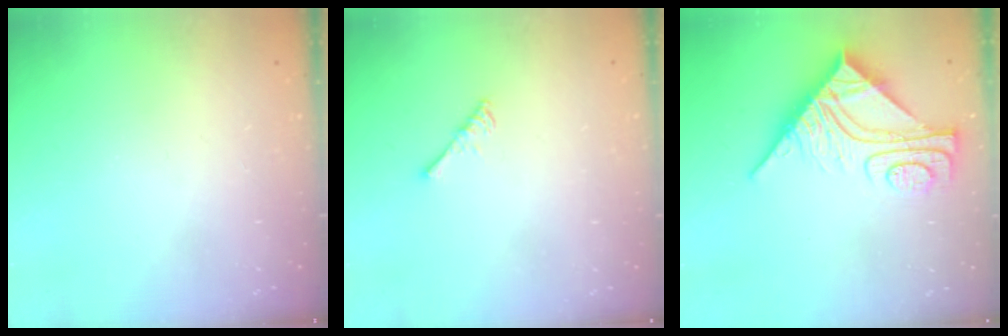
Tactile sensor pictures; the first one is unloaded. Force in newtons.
{"total": 2.7, "press": 2.6, "slide": 0.5}
{"total": 11.7, "press": 11.7, "slide": 1.1}